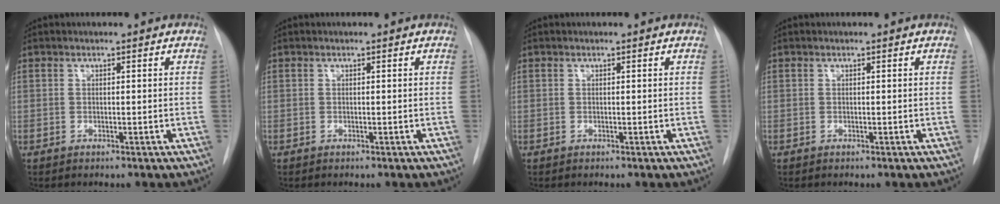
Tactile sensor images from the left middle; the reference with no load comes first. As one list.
[{"total": 0.0}, {"total": 0.0}, {"total": 0.0}]